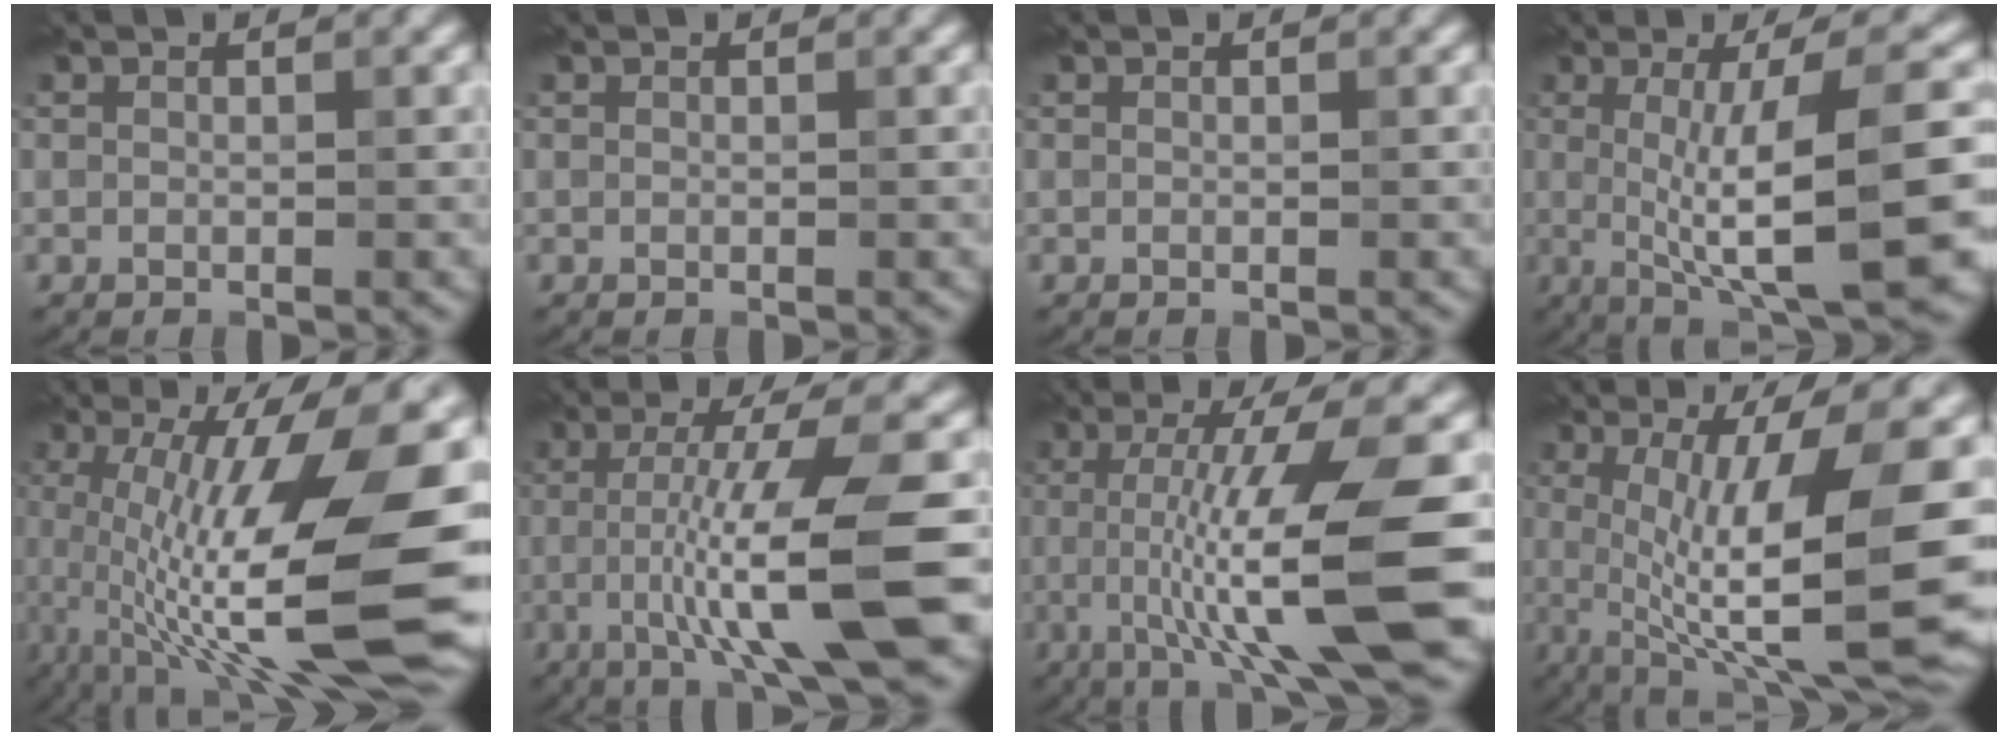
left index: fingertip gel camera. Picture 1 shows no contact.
{"total": 0.0}
{"total": 0.0}
{"total": 11.7, "force": [-0.8, 2.6, 11.4], "torque": [-0.148, -0.001, -0.011]}
{"total": 15.9, "force": [-1.9, 4.6, 15.1], "torque": [-0.239, 0.008, -0.032]}
{"total": 10.4, "force": [-2.5, 1.5, 10.0], "torque": [-0.153, 0.002, -0.042]}
{"total": 11.5, "force": [-2.3, 1.8, 11.1], "torque": [-0.162, -0.007, -0.040]}
{"total": 13.2, "force": [-0.5, 2.9, 12.9], "torque": [-0.194, -0.004, 0.001]}